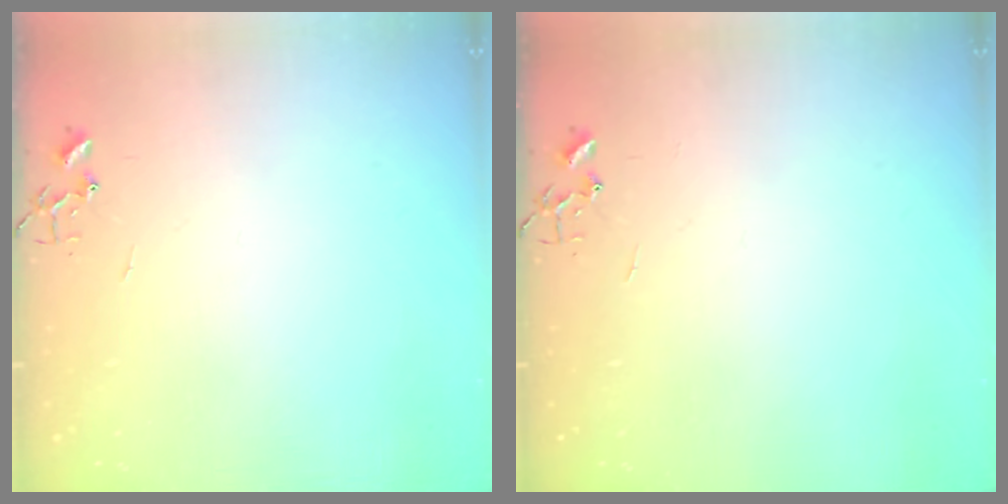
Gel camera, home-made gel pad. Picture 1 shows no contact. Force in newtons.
{"total": 0.0}